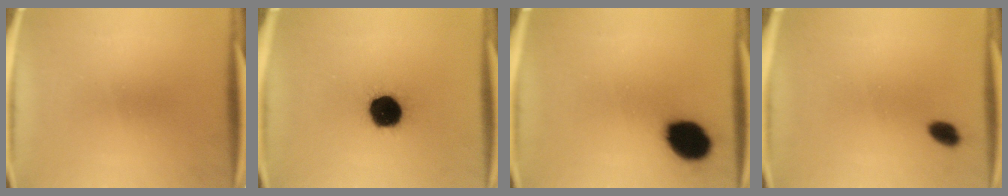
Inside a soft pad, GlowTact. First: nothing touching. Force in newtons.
{"total": 14.0}
{"total": 12.4}
{"total": 2.9}